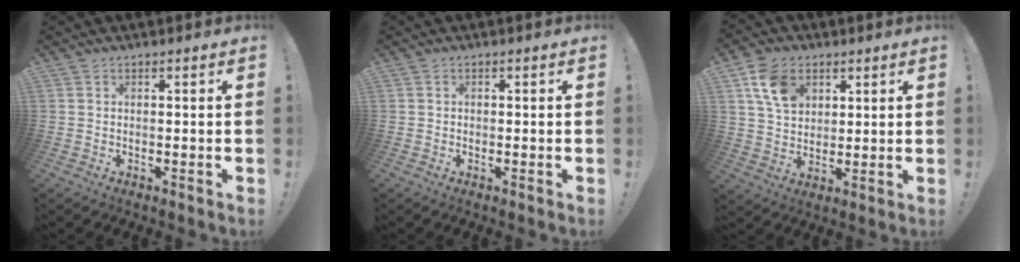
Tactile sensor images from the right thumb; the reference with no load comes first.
{"total": 0.8, "force": [-0.5, 0.6, 0.2], "torque": [-0.001, 0.002, -0.008]}
{"total": 11.3, "force": [5.2, 8.2, 5.8], "torque": [-0.091, -0.013, 0.103]}